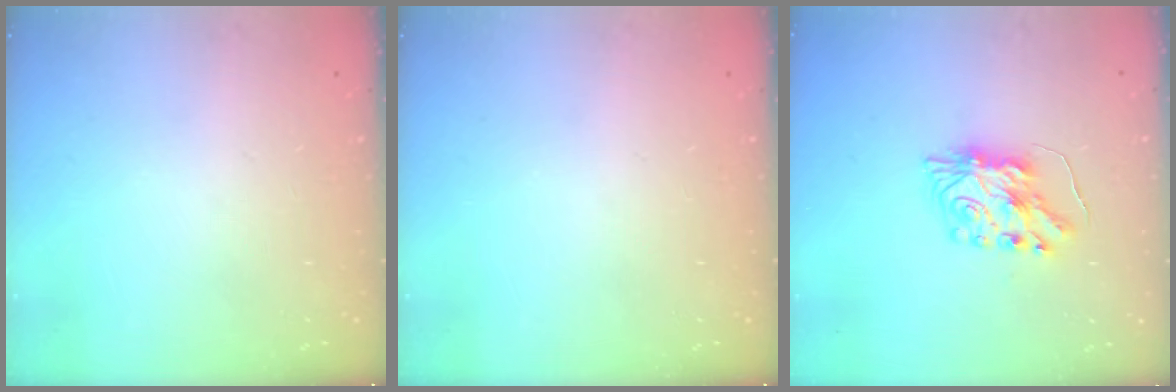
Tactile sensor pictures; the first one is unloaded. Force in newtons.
{"total": 0.0}
{"total": 8.4, "press": 8.4, "slide": 0.4}